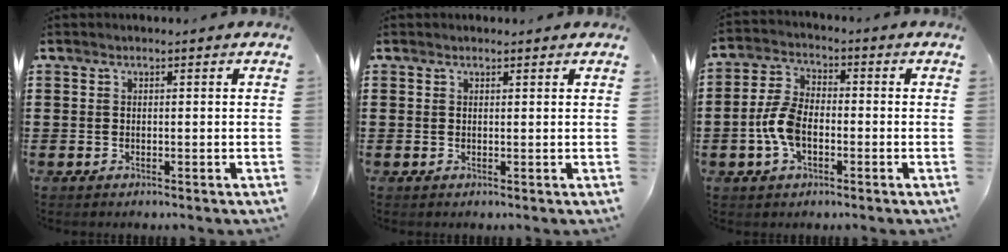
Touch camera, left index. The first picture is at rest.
{"total": 0.6, "force": [0.5, 0.2, 0.3], "torque": [-0.006, 0.000, 0.010]}
{"total": 6.6, "force": [-1.6, 3.7, 5.2], "torque": [-0.133, -0.002, -0.038]}